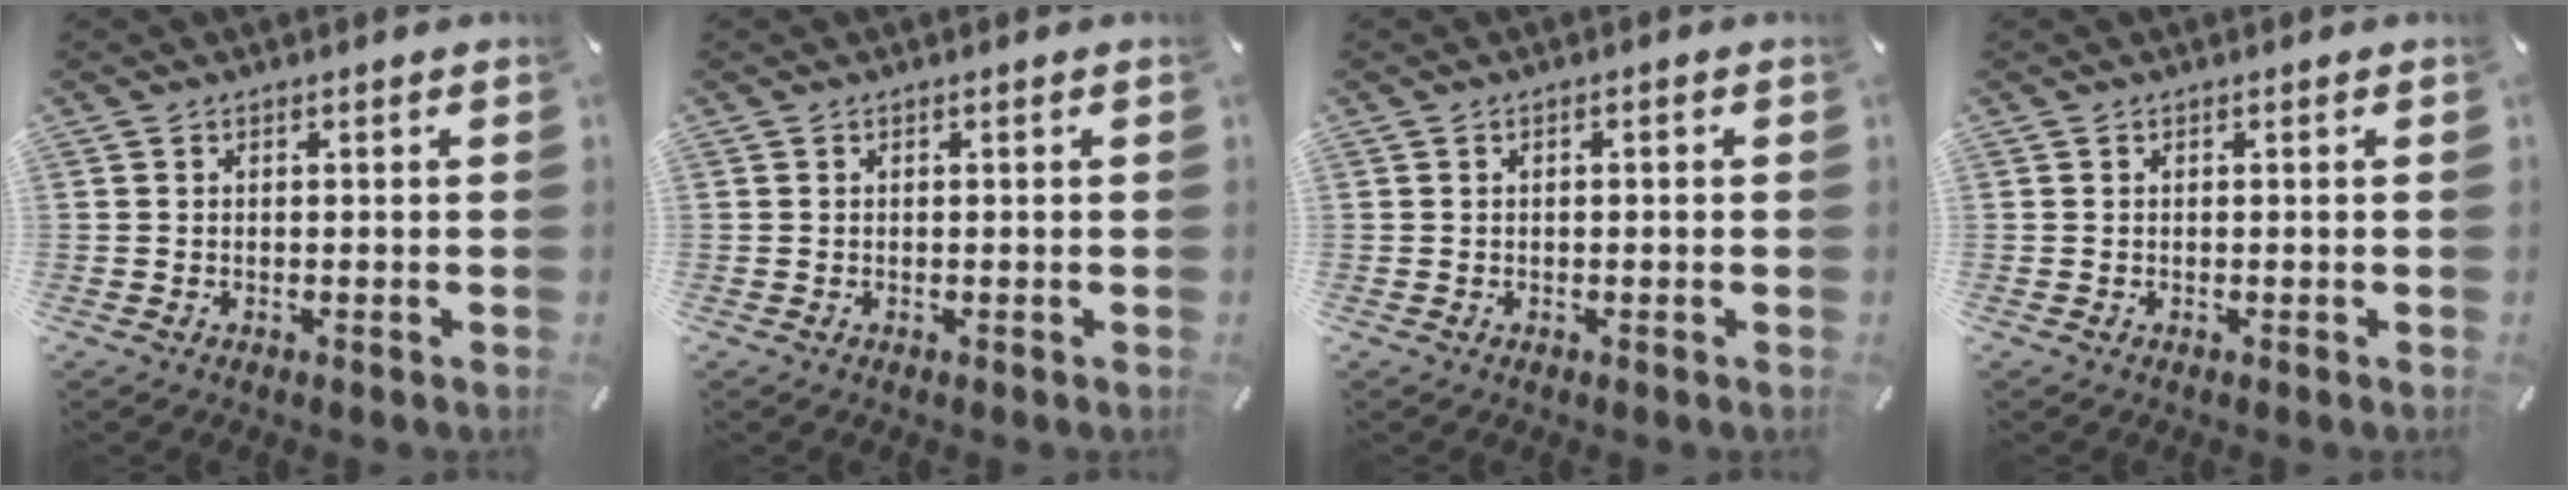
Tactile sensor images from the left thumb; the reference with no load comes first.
{"total": 0.0}
{"total": 0.7, "force": [-0.2, 0.3, 0.6], "torque": [-0.011, 0.000, -0.004]}
{"total": 0.0}